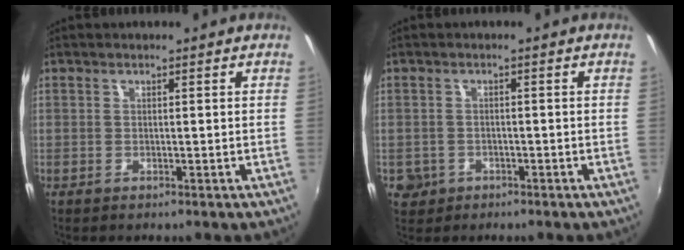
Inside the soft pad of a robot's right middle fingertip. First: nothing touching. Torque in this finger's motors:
{"motor_torque": [0.39, -0.40, 0.11, 0.06]}